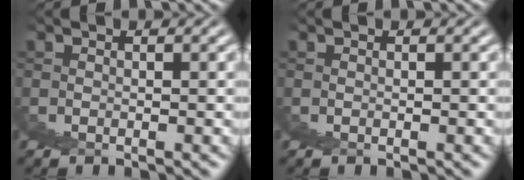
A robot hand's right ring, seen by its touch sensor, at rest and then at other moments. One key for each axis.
{"total": 0.0}